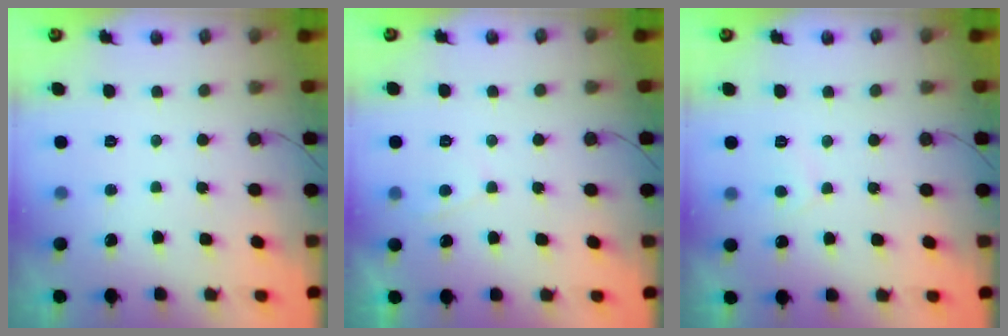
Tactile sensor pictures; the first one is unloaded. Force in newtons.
{"total": 2.7, "press": 2.7, "slide": 0.2}
{"total": 5.4, "press": 5.4, "slide": 0.5}